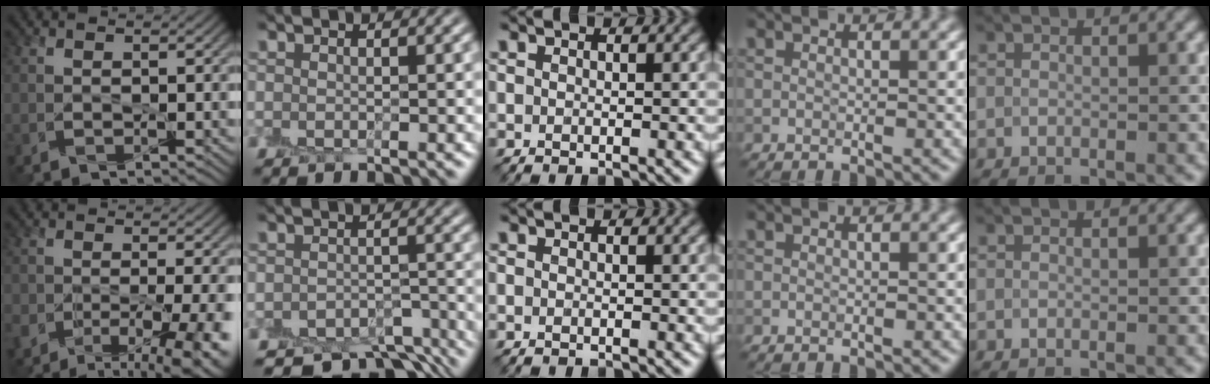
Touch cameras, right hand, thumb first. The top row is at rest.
{"thumb": {"total": 12.2, "force": [-6.8, 5.2, 8.7], "torque": [-0.121, -0.027, -0.074]}, "index": {"total": 6.5, "force": [-5.7, 2.3, 1.9], "torque": [-0.015, -0.006, -0.084]}, "middle": {"total": 0.7, "force": [-0.7, 0.1, 0.0], "torque": [0.000, -0.006, -0.012]}}